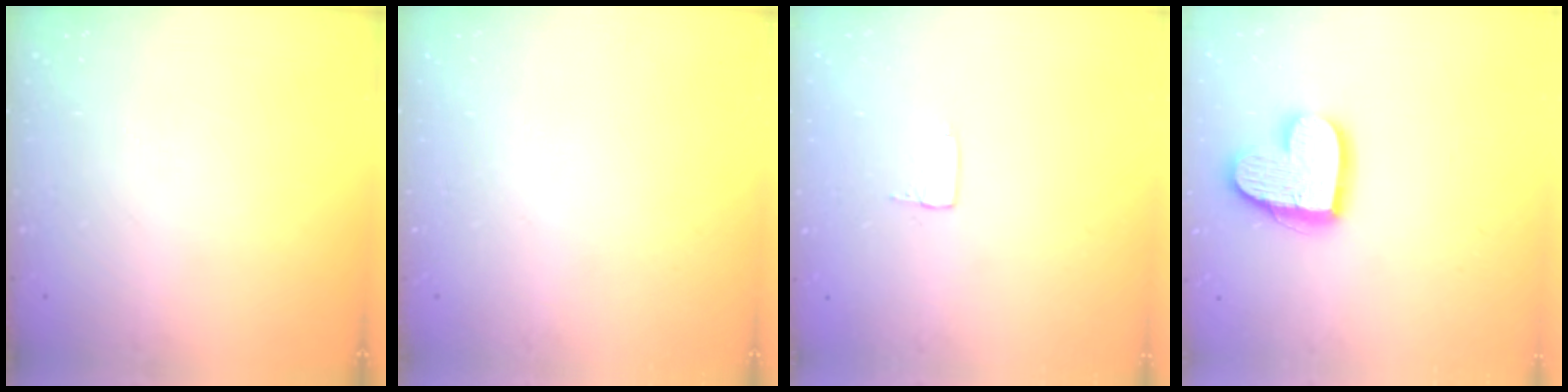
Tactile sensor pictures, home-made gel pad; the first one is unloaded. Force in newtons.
{"total": 0.0}
{"total": 3.5, "press": 3.5, "slide": 0.2}
{"total": 14.9, "press": 14.8, "slide": 1.1}